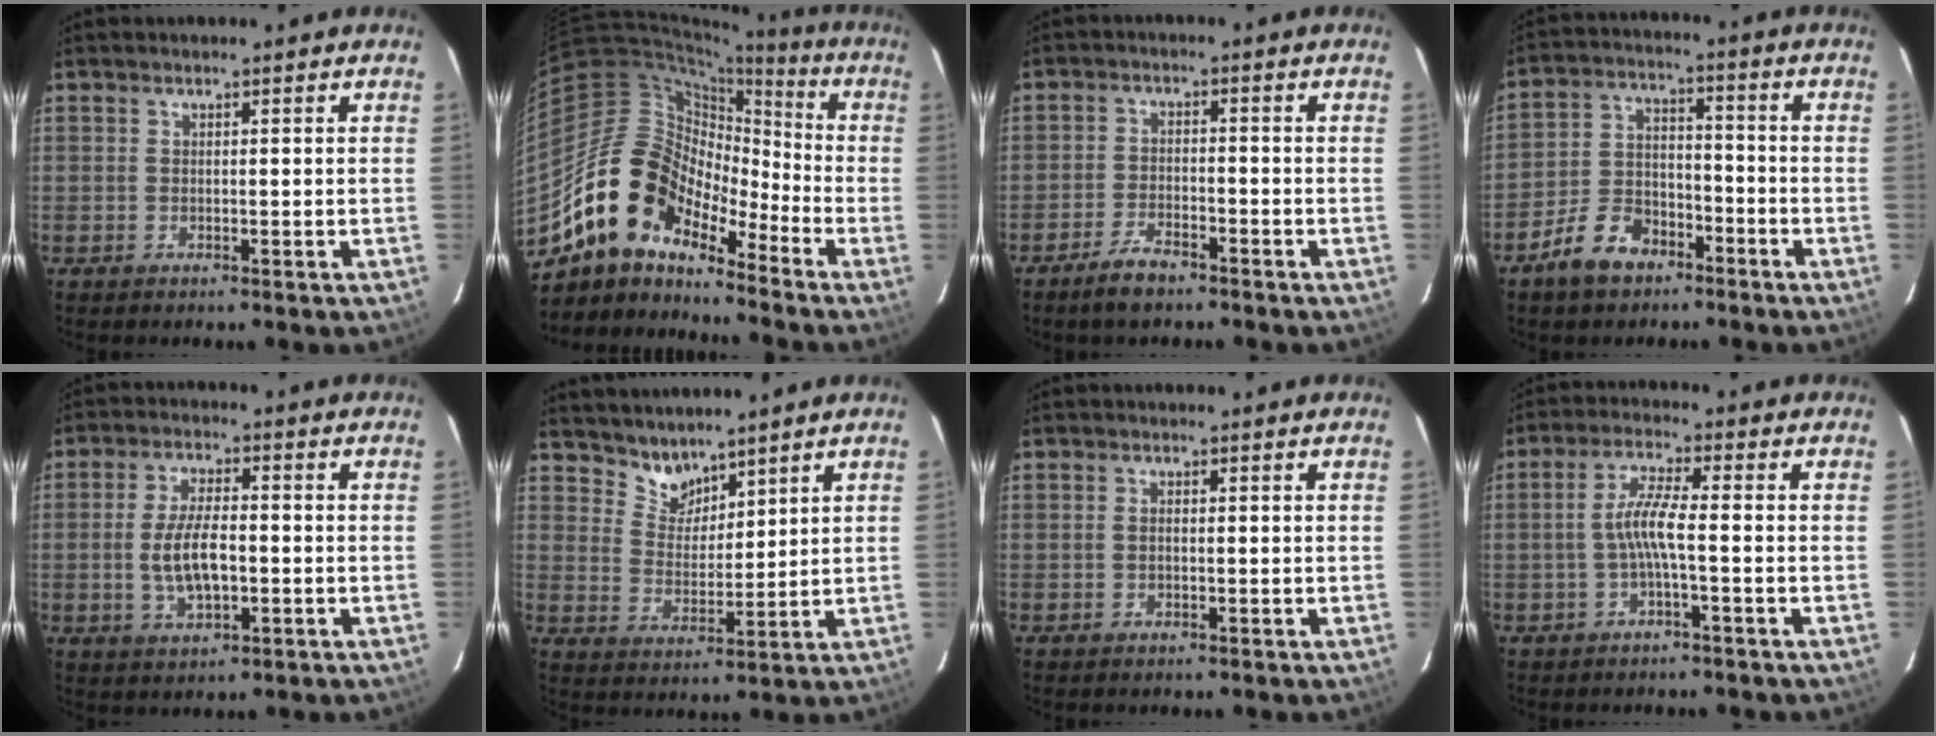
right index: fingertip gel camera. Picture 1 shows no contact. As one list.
[{"total": 15.0, "force": [-11.4, 7.2, 6.7], "torque": [-0.119, 0.016, -0.223]}, {"total": 5.4, "force": [-4.2, 1.7, 2.9], "torque": [-0.078, -0.002, -0.078]}, {"total": 9.7, "force": [-6.5, 5.6, 4.5], "torque": [-0.102, 0.020, -0.110]}, {"total": 8.6, "force": [-1.3, 3.8, 7.6], "torque": [-0.150, 0.000, -0.020]}, {"total": 6.0, "force": [5.3, 2.6, 1.1], "torque": [-0.010, 0.003, 0.104]}, {"total": 1.1, "force": [-0.1, 0.7, 0.8], "torque": [-0.016, 0.002, -0.003]}, {"total": 5.0, "force": [-1.3, 0.0, 4.8], "torque": [-0.105, 0.008, -0.024]}]